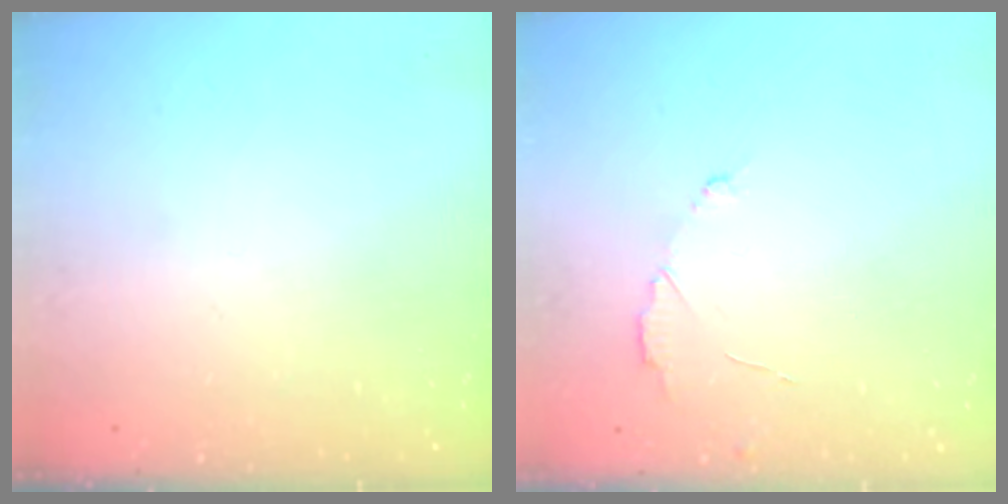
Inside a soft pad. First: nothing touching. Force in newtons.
{"total": 3.6, "press": 3.6, "slide": 0.4}